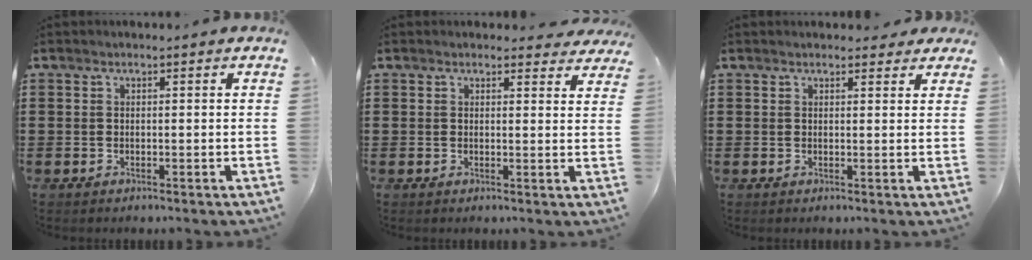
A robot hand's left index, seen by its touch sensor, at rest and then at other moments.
{"total": 2.0, "force": [1.9, 0.6, 0.3], "torque": [-0.004, -0.003, 0.034]}
{"total": 1.8, "force": [1.6, 0.7, 0.4], "torque": [-0.004, 0.003, 0.029]}